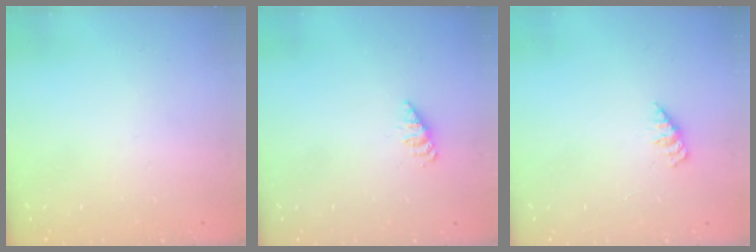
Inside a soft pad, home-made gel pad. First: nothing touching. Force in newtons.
{"total": 2.6, "press": 2.6, "slide": 0.4}
{"total": 1.4, "press": 1.3, "slide": 0.2}